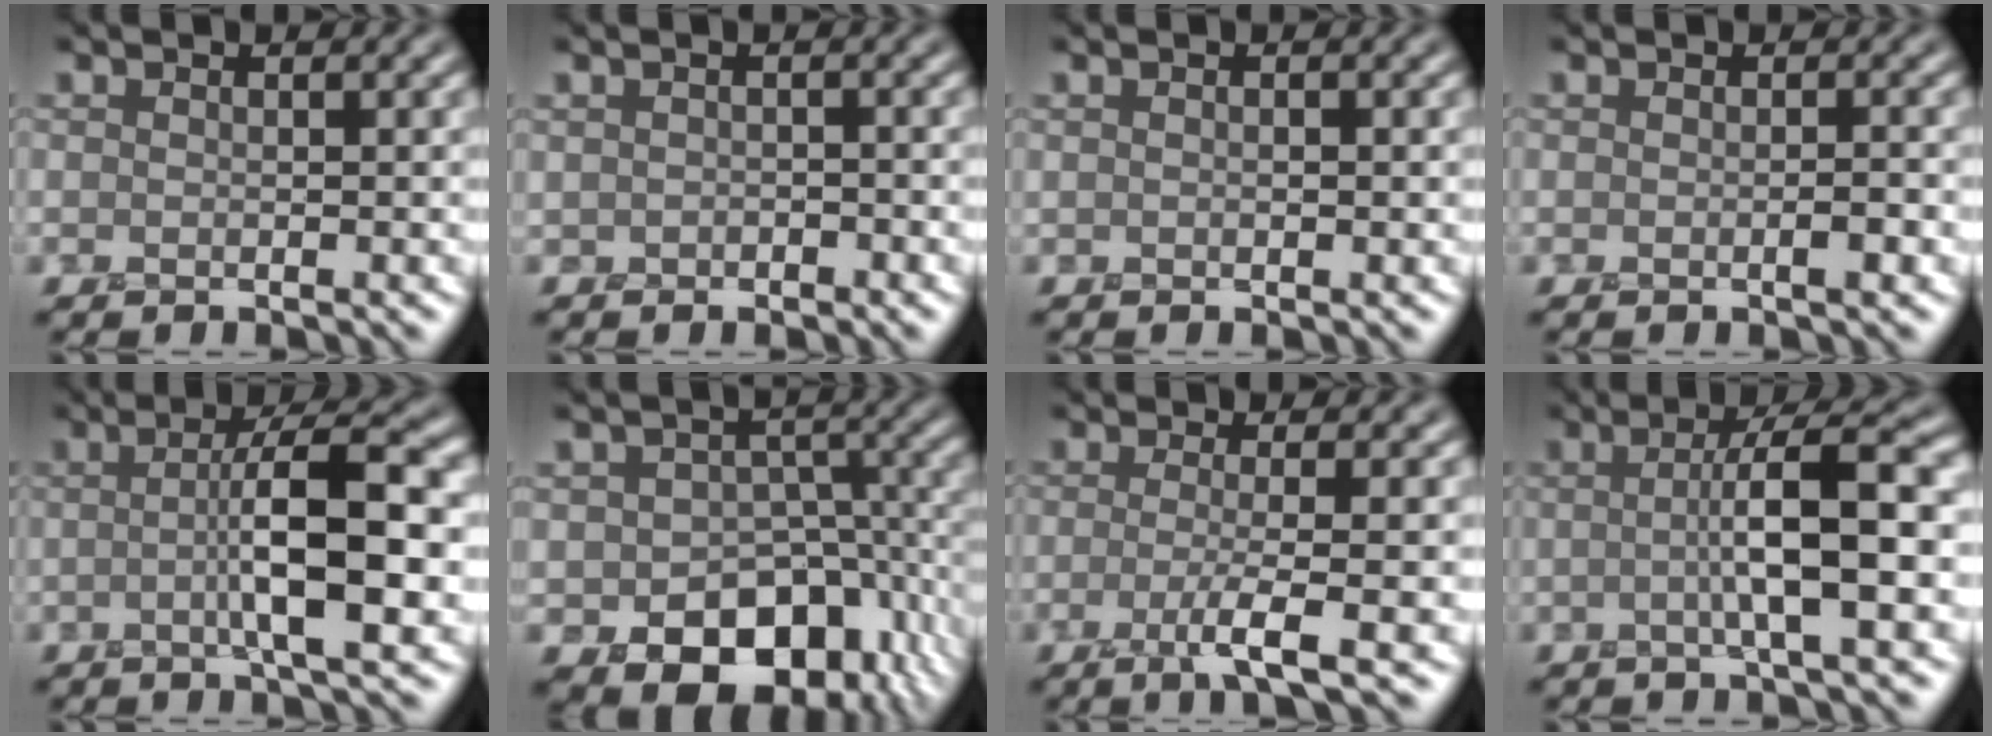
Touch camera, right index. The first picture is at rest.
{"total": 1.0, "force": [-0.4, 0.8, 0.5], "torque": [-0.008, -0.005, -0.010]}
{"total": 0.8, "force": [0.1, 0.4, 0.7], "torque": [-0.010, 0.001, 0.002]}
{"total": 1.1, "force": [-0.3, 0.1, 1.0], "torque": [-0.014, 0.001, -0.004]}
{"total": 7.0, "force": [-0.4, 1.3, 6.8], "torque": [-0.107, 0.008, -0.011]}
{"total": 11.3, "force": [-4.9, 7.6, 6.8], "torque": [-0.089, -0.022, -0.066]}
{"total": 3.9, "force": [-0.9, 0.8, 3.7], "torque": [-0.060, -0.007, -0.023]}
{"total": 6.5, "force": [0.0, 1.1, 6.4], "torque": [-0.099, 0.011, -0.004]}